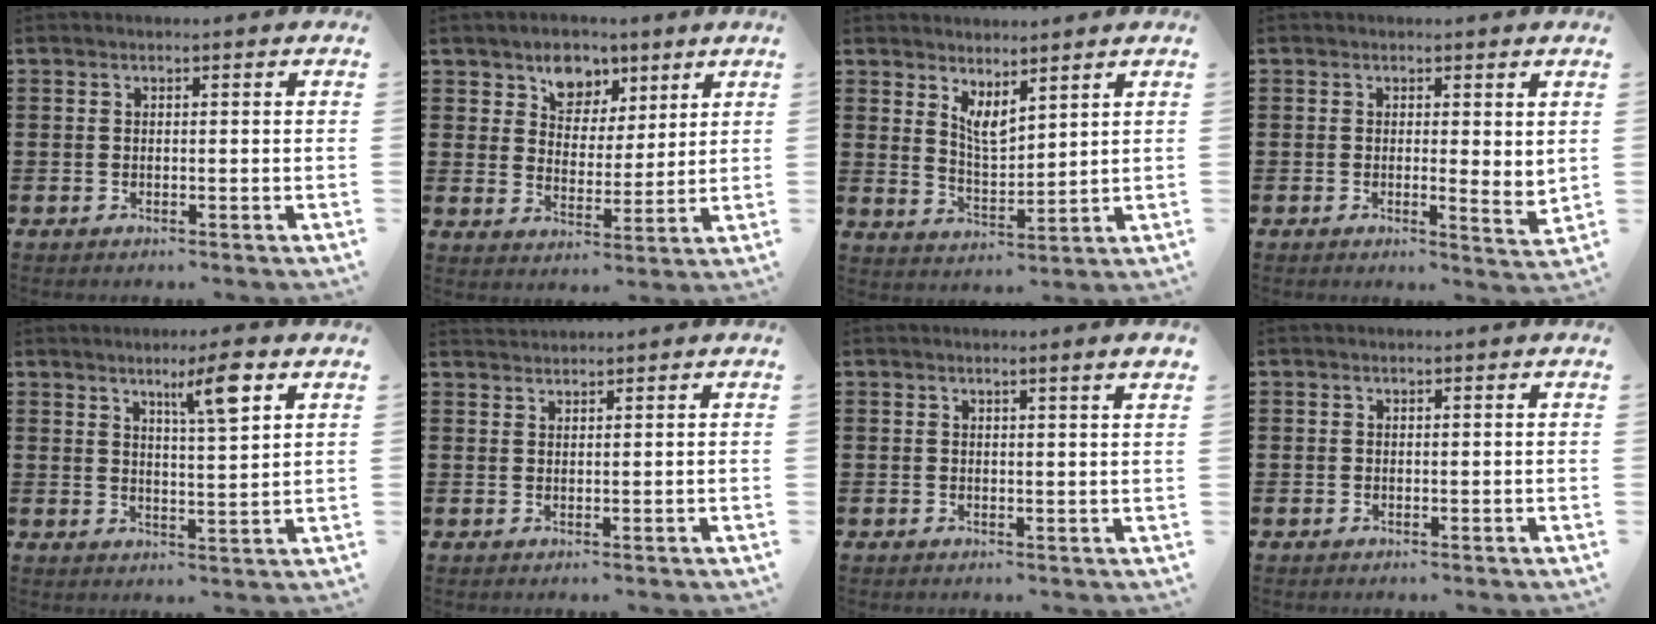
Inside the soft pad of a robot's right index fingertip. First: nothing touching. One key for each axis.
{"total": 6.0, "fx": 3.8, "fy": 4.4, "fz": 1.4, "tx": -0.033, "ty": -0.004, "tz": 0.062}
{"total": 4.1, "fx": 3.3, "fy": 1.1, "fz": 2.1, "tx": -0.049, "ty": -0.011, "tz": 0.060}
{"total": 1.8, "fx": 0.8, "fy": 0.6, "fz": 1.5, "tx": -0.032, "ty": 0.002, "tz": 0.015}
{"total": 6.4, "fx": 3.9, "fy": 0.5, "fz": 5.1, "tx": -0.085, "ty": -0.004, "tz": 0.059}
{"total": 1.4, "fx": 1.3, "fy": -0.1, "fz": -0.4, "tx": 0.004, "ty": 0.001, "tz": 0.028}
{"total": 1.3, "fx": 1.0, "fy": -0.4, "fz": 0.7, "tx": -0.011, "ty": -0.004, "tz": 0.018}
{"total": 0.6, "fx": 0.2, "fy": 0.5, "fz": 0.0, "tx": 0.000, "ty": 0.004, "tz": 0.003}